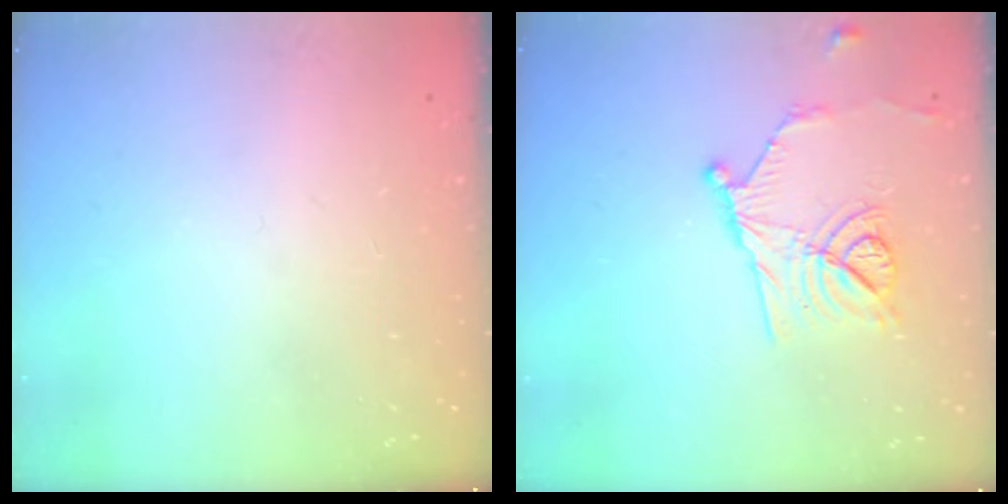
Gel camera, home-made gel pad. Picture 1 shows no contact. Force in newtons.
{"total": 13.6, "press": 13.4, "slide": 2.4}